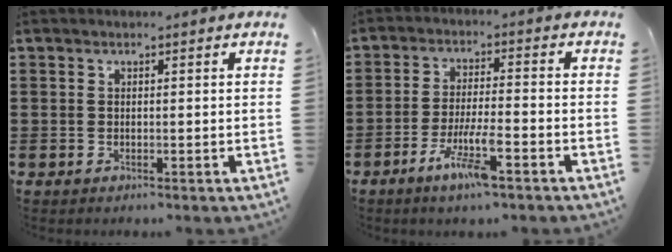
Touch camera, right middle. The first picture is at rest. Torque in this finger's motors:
{"motor_torque": [1.37, -0.77, 0.53, 0.18]}